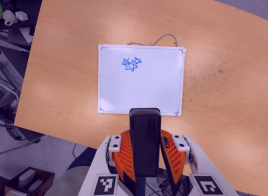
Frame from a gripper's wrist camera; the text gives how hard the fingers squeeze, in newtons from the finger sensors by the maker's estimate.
{"total": 9.1, "left": 7.5, "right": 10.7}